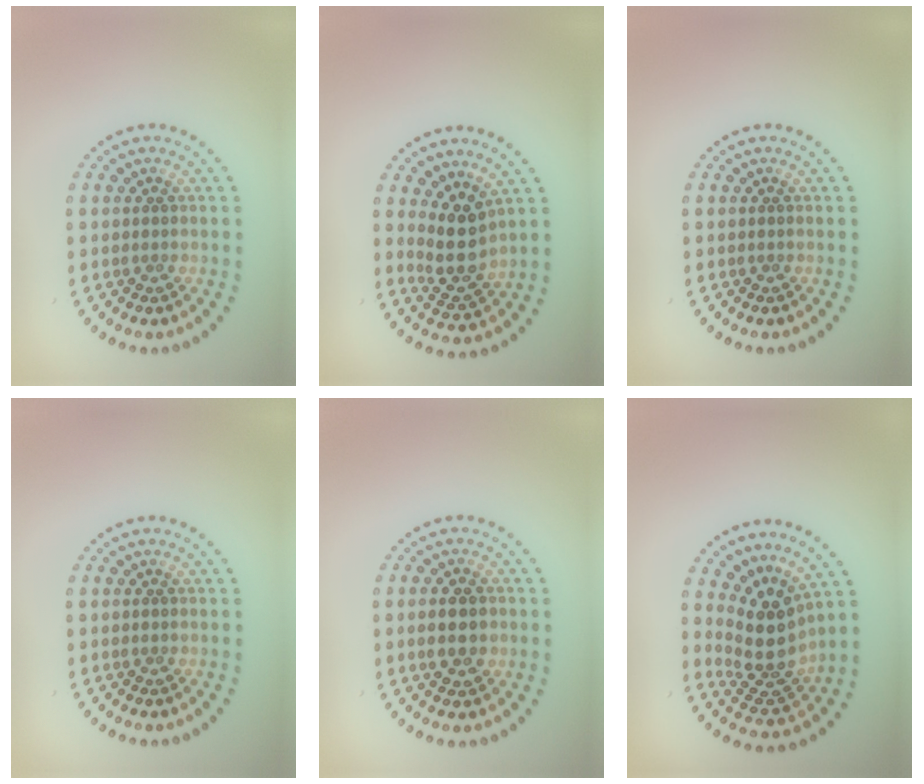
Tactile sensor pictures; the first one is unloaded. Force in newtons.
{"total": 3.6, "press": 2.9, "slide": 2.2}
{"total": 0.0}
{"total": 0.0}
{"total": 3.0, "press": 3.0, "slide": 0.2}
{"total": 4.4, "press": 3.3, "slide": 2.9}